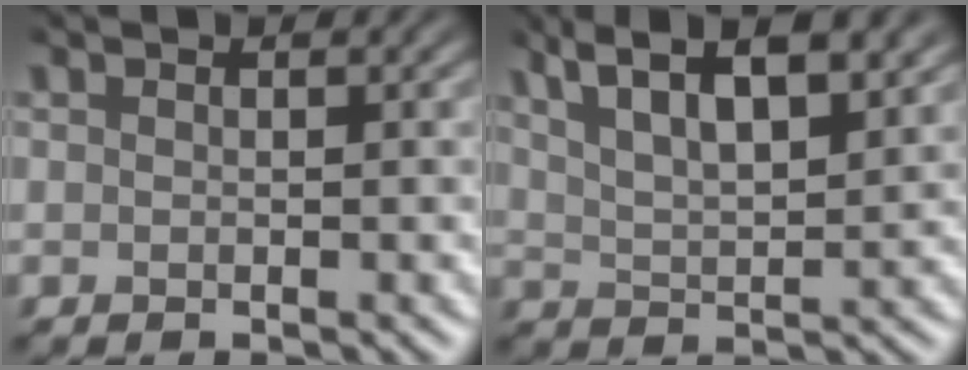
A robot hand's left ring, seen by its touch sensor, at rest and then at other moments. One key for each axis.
{"total": 7.8, "fx": 5.3, "fy": 2.3, "fz": 5.2, "tx": -0.087, "ty": 0.028, "tz": 0.076}